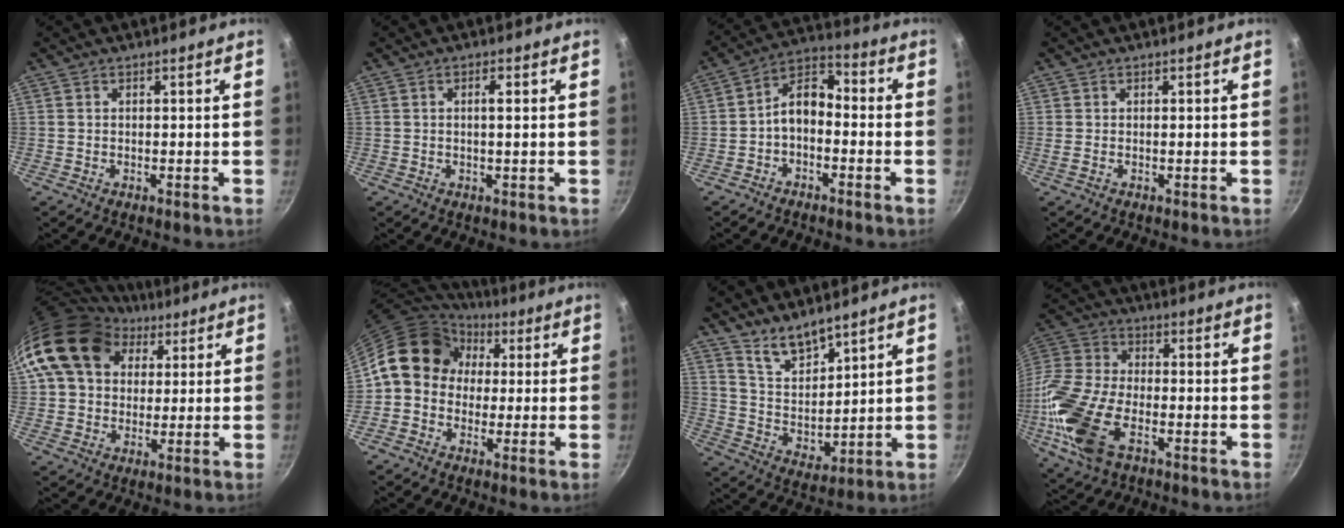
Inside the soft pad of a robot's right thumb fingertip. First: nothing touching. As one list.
[{"total": 2.1, "force": [0.4, 0.4, 2.0], "torque": [-0.042, 0.003, 0.007]}, {"total": 7.5, "force": [-2.1, 4.8, 5.4], "torque": [-0.077, 0.052, -0.049]}, {"total": 0.7, "force": [0.1, 0.1, 0.7], "torque": [-0.015, -0.001, -0.001]}, {"total": 16.9, "force": [6.9, 12.8, 8.7], "torque": [-0.132, 0.006, 0.113]}, {"total": 13.5, "force": [1.6, 11.7, 6.6], "torque": [-0.080, 0.033, 0.003]}, {"total": 9.6, "force": [7.4, 4.2, 4.4], "torque": [-0.052, -0.063, 0.148]}, {"total": 18.1, "force": [-6.0, 9.6, 14.1], "torque": [-0.305, 0.014, -0.132]}]